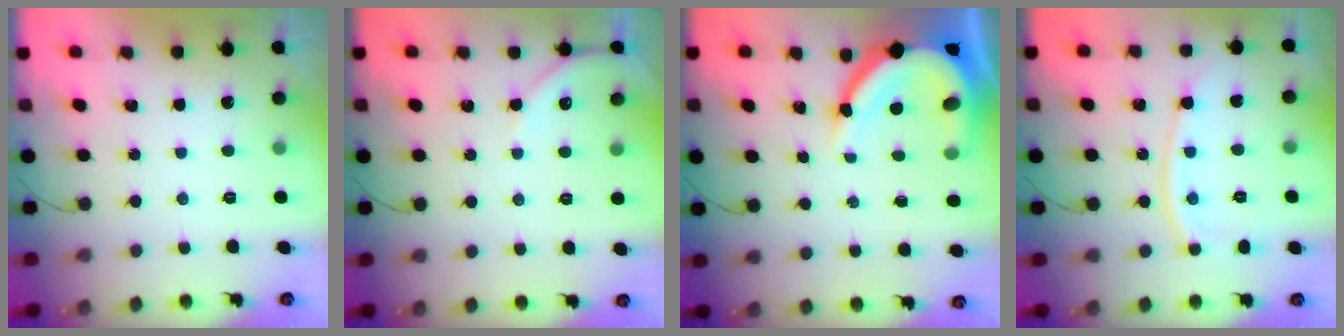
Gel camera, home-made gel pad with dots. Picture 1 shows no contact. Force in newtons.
{"total": 3.3, "press": 3.3, "slide": 0.5}
{"total": 13.2, "press": 13.2, "slide": 1.4}
{"total": 8.9, "press": 8.9, "slide": 0.1}